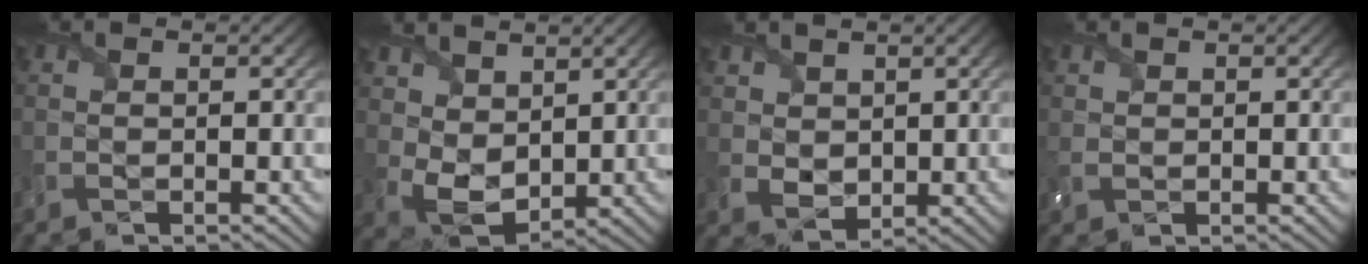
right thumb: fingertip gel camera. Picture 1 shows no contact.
{"total": 6.4, "force": [2.8, 4.4, 3.8], "torque": [-0.099, -0.010, 0.057]}
{"total": 3.8, "force": [1.9, 2.8, 1.7], "torque": [-0.054, -0.003, 0.036]}
{"total": 1.4, "force": [0.7, 1.0, 0.6], "torque": [-0.021, 0.001, 0.015]}